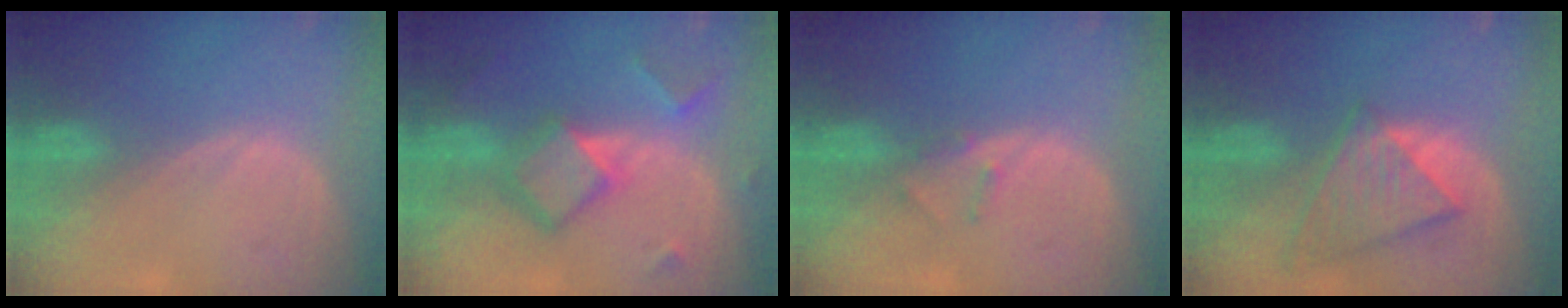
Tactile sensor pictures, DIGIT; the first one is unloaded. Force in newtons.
{"total": 7.4, "press": 7.4, "slide": 0.5}
{"total": 1.8, "press": 1.5, "slide": 0.9}
{"total": 8.2, "press": 7.3, "slide": 3.8}